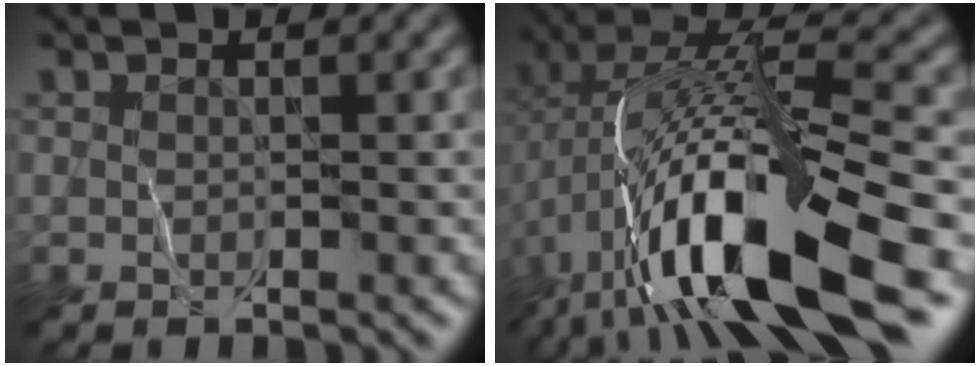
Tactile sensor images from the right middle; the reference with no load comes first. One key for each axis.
{"total": 15.8, "fx": -3.9, "fy": 5.7, "fz": 14.2, "tx": -0.261, "ty": 0.004, "tz": -0.064}